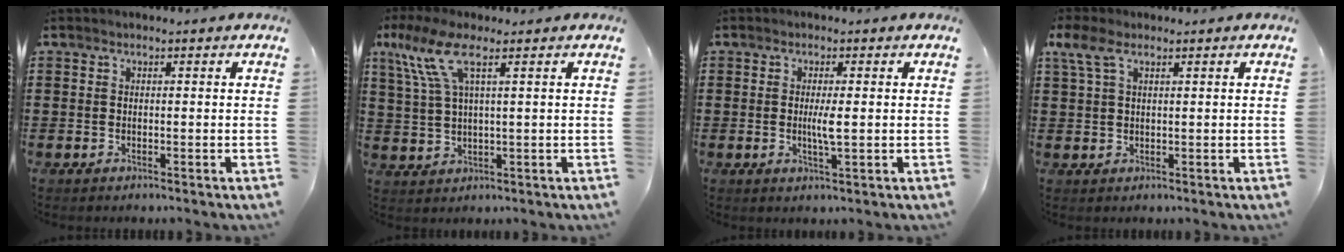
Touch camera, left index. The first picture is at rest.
{"total": 7.8, "force": [3.8, 1.6, 6.6], "torque": [-0.160, 0.000, 0.062]}
{"total": 3.0, "force": [0.1, 0.3, 3.0], "torque": [-0.056, -0.004, -0.001]}
{"total": 3.8, "force": [1.6, 1.8, 3.0], "torque": [-0.078, 0.001, 0.023]}